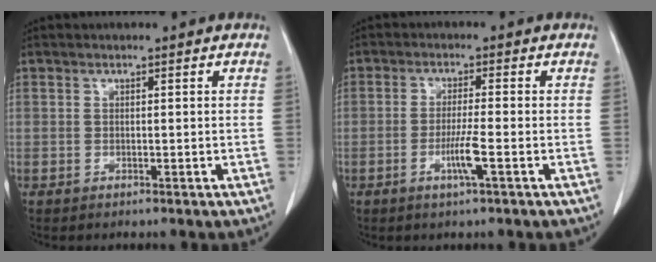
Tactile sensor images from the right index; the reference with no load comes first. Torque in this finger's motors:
{"motor_torque": [0.76, -0.20, 0.25, 0.07]}